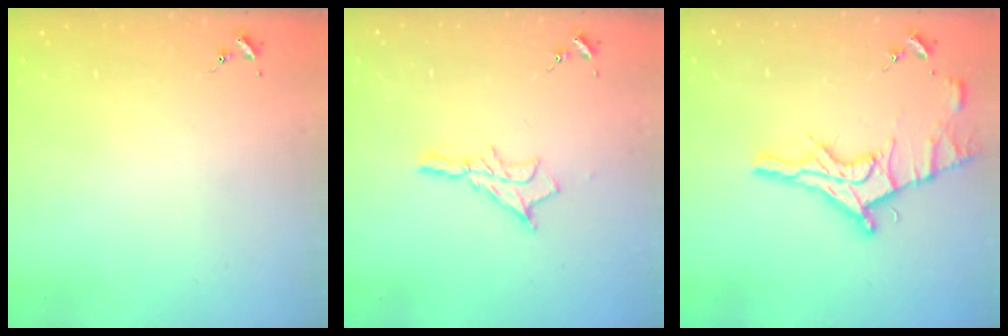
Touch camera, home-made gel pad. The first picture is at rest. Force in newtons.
{"total": 10.2, "press": 10.1, "slide": 0.9}
{"total": 15.5, "press": 15.4, "slide": 1.4}